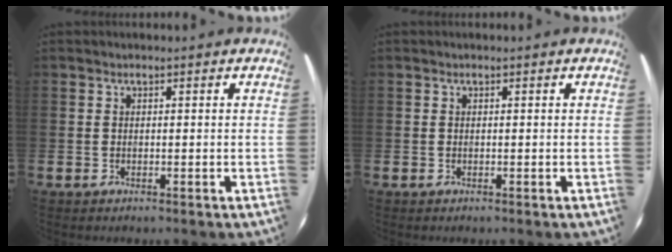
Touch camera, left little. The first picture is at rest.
{"total": 0.0}